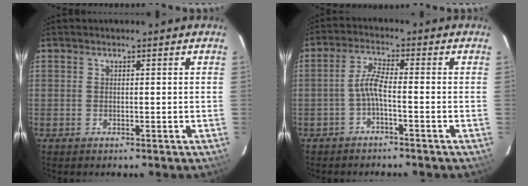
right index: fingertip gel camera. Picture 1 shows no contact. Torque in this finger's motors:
{"motor_torque": [0.53, -0.26, 0.36, 0.10]}